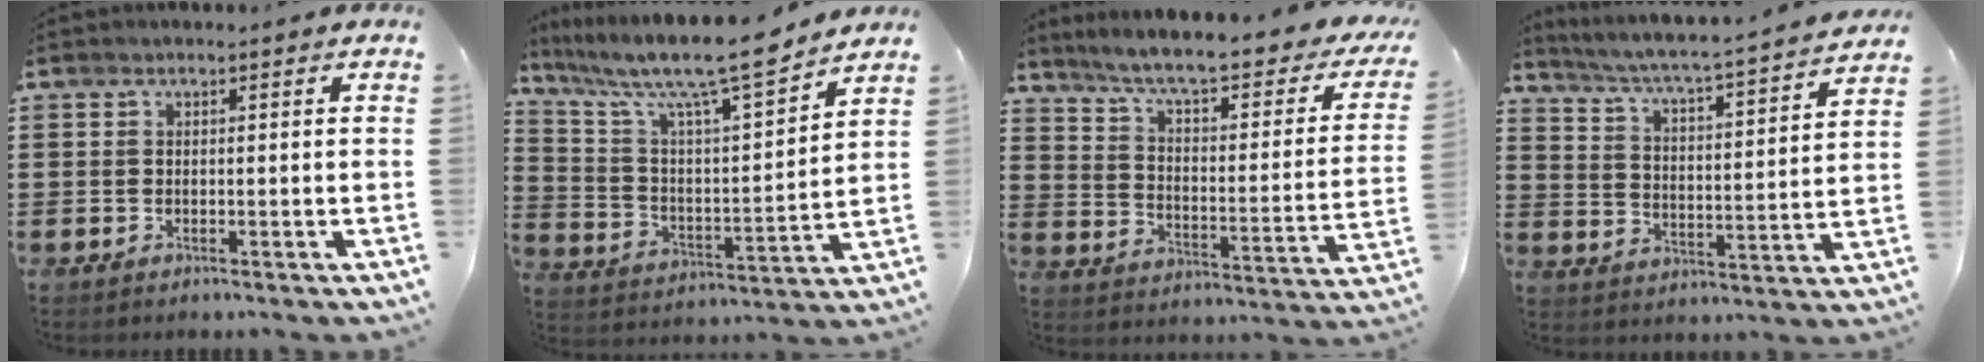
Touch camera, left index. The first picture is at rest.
{"total": 11.0, "force": [9.0, 1.3, 6.1], "torque": [-0.145, -0.061, 0.147]}
{"total": 7.1, "force": [5.5, 0.3, 4.5], "torque": [-0.108, -0.043, 0.086]}
{"total": 4.1, "force": [3.6, -0.8, 1.7], "torque": [-0.055, -0.042, 0.049]}